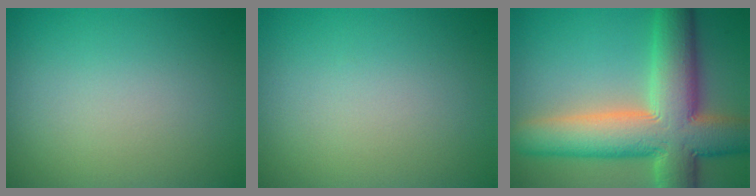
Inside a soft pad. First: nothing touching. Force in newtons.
{"total": 0.0}
{"total": 12.0, "press": 12.0, "slide": 1.0}